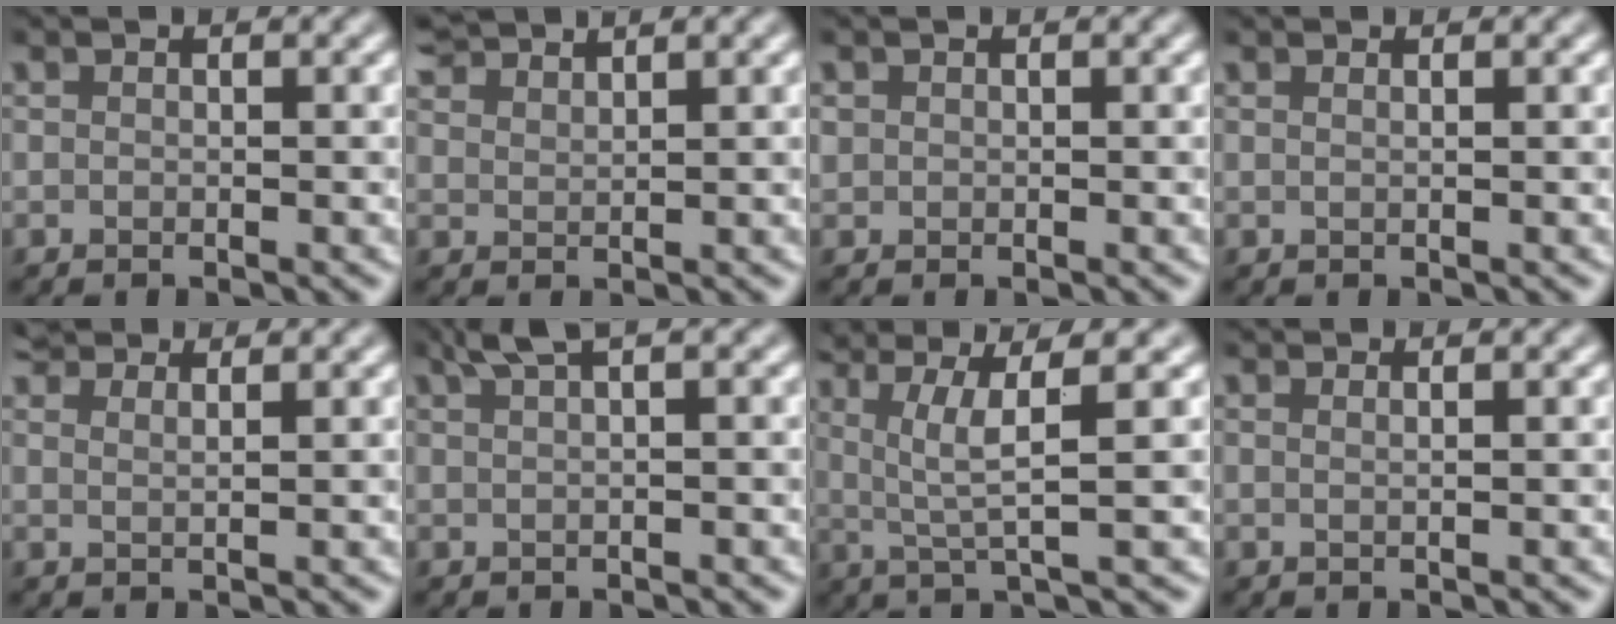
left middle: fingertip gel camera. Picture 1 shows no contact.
{"total": 2.8, "force": [2.8, 0.2, 0.6], "torque": [-0.009, 0.010, 0.055]}
{"total": 0.6, "force": [0.2, 0.5, 0.0], "torque": [0.003, -0.001, 0.004]}
{"total": 1.0, "force": [0.5, 0.5, 0.7], "torque": [-0.003, -0.004, -0.004]}
{"total": 3.6, "force": [2.9, 1.2, 1.7], "torque": [-0.014, 0.015, 0.019]}
{"total": 2.6, "force": [1.5, 0.6, 2.0], "torque": [-0.025, 0.010, 0.025]}
{"total": 5.1, "force": [1.6, 0.7, 4.9], "torque": [-0.093, 0.005, 0.032]}
{"total": 1.8, "force": [1.0, 0.8, 1.2], "torque": [0.000, -0.004, -0.009]}